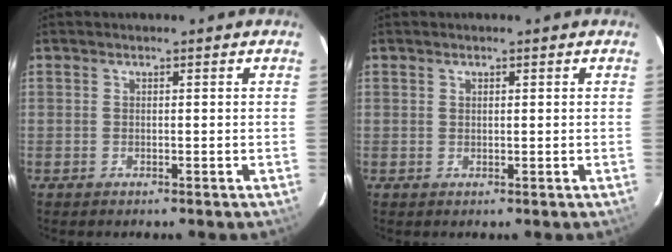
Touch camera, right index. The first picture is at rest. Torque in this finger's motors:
{"motor_torque": [-0.05, -0.02, -0.03, -0.01]}